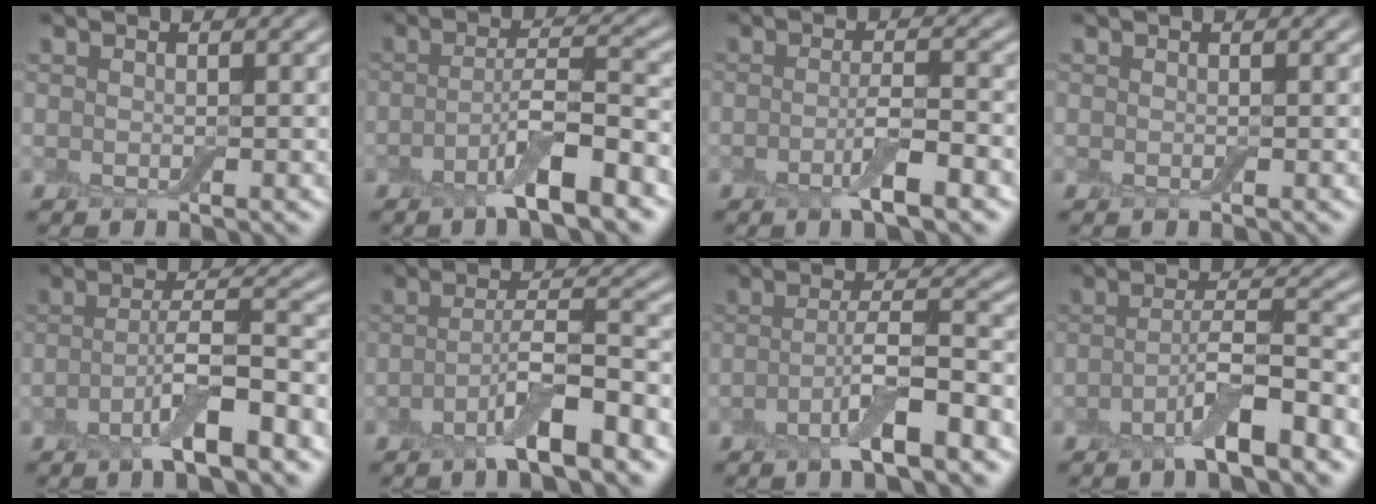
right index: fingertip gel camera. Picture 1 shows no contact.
{"total": 5.4, "force": [-3.1, 0.9, 4.3], "torque": [-0.071, 0.006, -0.059]}
{"total": 3.1, "force": [-1.5, 0.5, 2.6], "torque": [-0.045, 0.001, -0.028]}
{"total": 0.0}
{"total": 5.4, "force": [-2.8, 0.9, 4.5], "torque": [-0.075, 0.007, -0.052]}
{"total": 5.5, "force": [-3.1, 1.0, 4.5], "torque": [-0.075, 0.006, -0.058]}
{"total": 4.7, "force": [-2.4, 0.7, 4.0], "torque": [-0.067, 0.007, -0.049]}
{"total": 5.0, "force": [-2.9, 0.9, 4.0], "torque": [-0.067, 0.006, -0.056]}